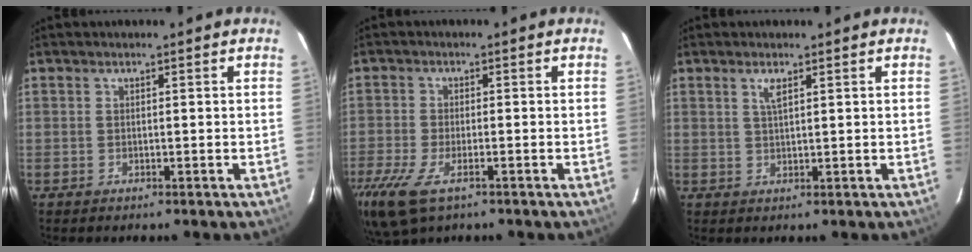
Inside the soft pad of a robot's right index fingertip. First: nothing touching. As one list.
[{"total": 11.7, "force": [-6.9, 4.9, 8.0], "torque": [-0.193, -0.043, -0.127]}, {"total": 2.0, "force": [1.0, 0.5, 1.6], "torque": [-0.031, 0.002, 0.019]}]